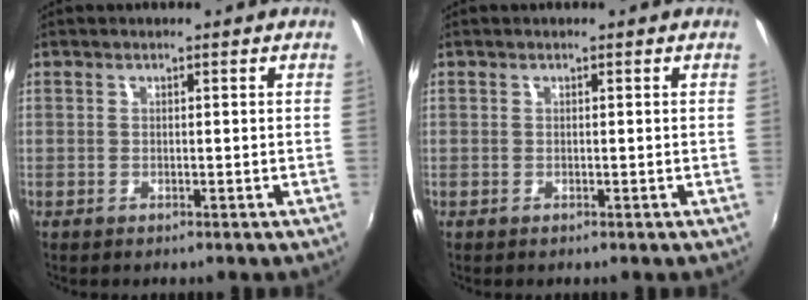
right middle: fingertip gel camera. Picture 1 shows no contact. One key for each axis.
{"total": 0.0}